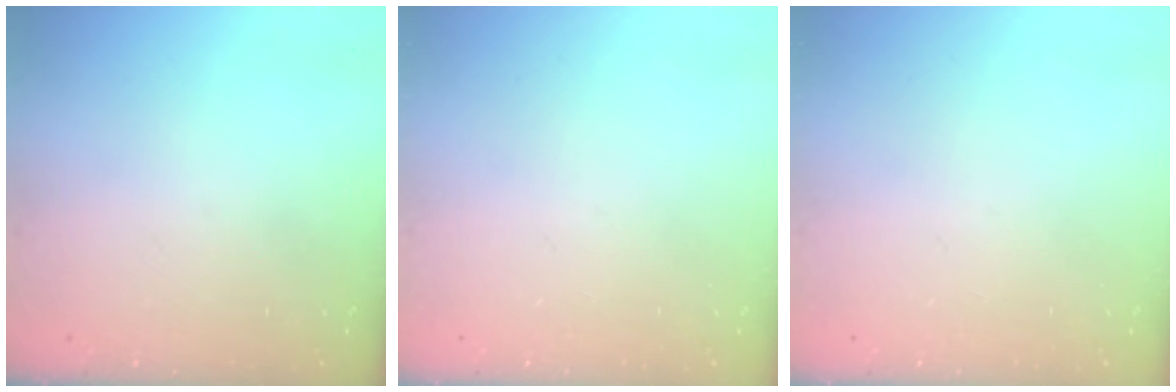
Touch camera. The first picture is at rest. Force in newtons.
{"total": 0.0}
{"total": 0.0}